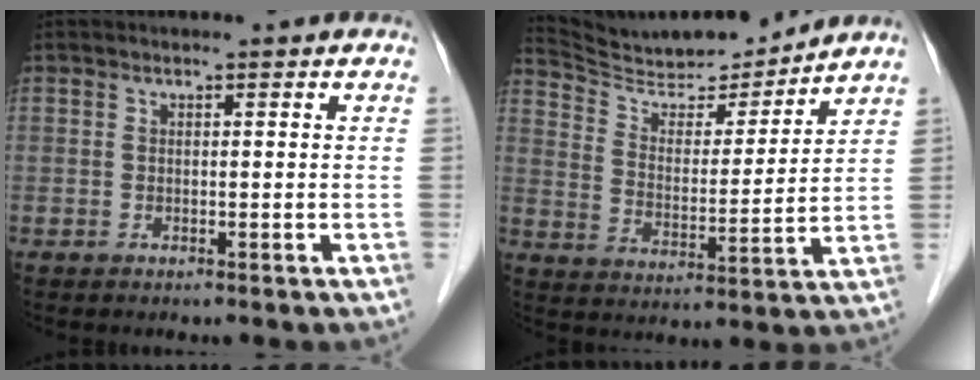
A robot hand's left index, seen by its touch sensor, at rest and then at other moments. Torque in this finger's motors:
{"motor_torque": [-0.15, -0.63, 0.04, 0.00]}